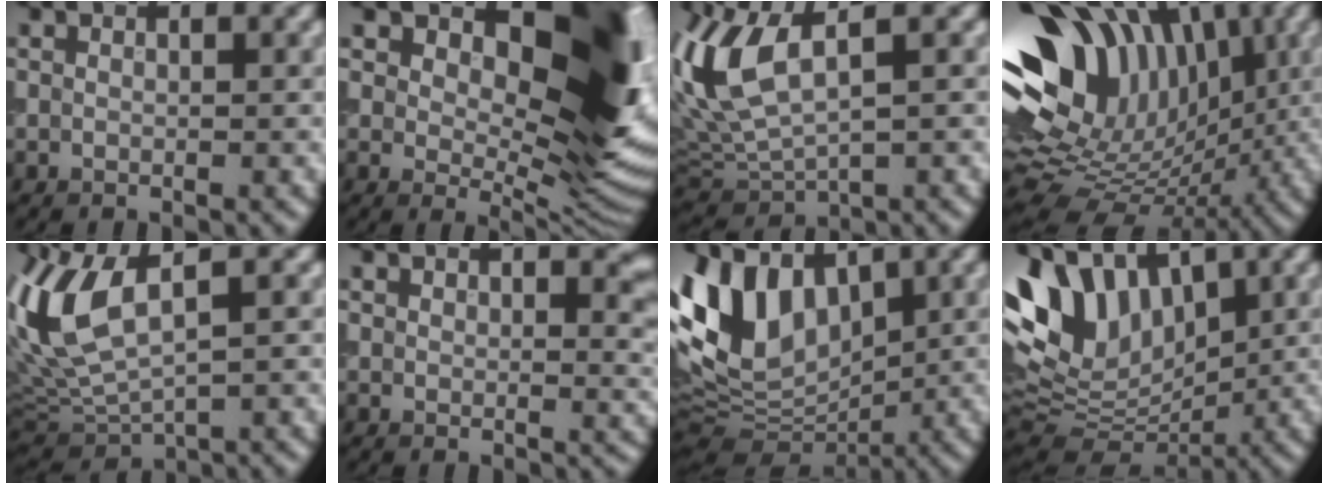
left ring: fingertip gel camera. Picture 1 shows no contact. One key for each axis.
{"total": 12.8, "fx": 4.0, "fy": 6.3, "fz": 10.4, "tx": -0.117, "ty": -0.003, "tz": 0.061}
{"total": 7.2, "fx": 2.3, "fy": 3.0, "fz": 6.1, "tx": -0.143, "ty": 0.006, "tz": 0.046}
{"total": 15.3, "fx": 3.8, "fy": 10.8, "fz": 10.2, "tx": -0.202, "ty": 0.019, "tz": 0.074}
{"total": 8.3, "fx": 2.5, "fy": 3.4, "fz": 7.1, "tx": -0.169, "ty": 0.006, "tz": 0.052}
{"total": 3.1, "fx": 1.9, "fy": 1.5, "fz": 1.9, "tx": -0.019, "ty": -0.005, "tz": 0.031}
{"total": 8.7, "fx": 3.0, "fy": 5.8, "fz": 5.7, "tx": -0.121, "ty": -0.001, "tz": 0.052}
{"total": 11.4, "fx": 4.1, "fy": 7.4, "fz": 7.6, "tx": -0.167, "ty": 0.016, "tz": 0.067}